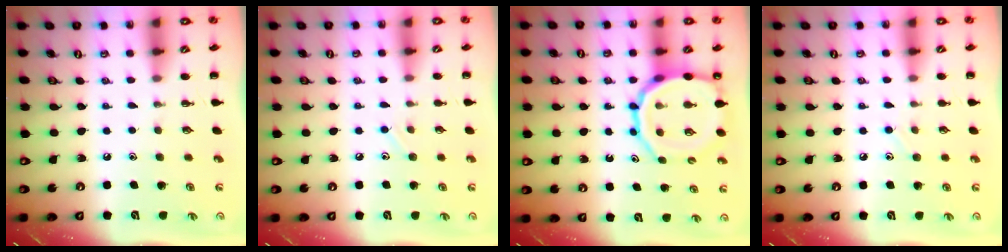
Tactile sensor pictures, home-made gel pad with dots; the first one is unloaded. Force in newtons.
{"total": 5.9, "press": 5.6, "slide": 2.0}
{"total": 14.2, "press": 13.9, "slide": 2.7}
{"total": 6.2, "press": 5.9, "slide": 2.0}